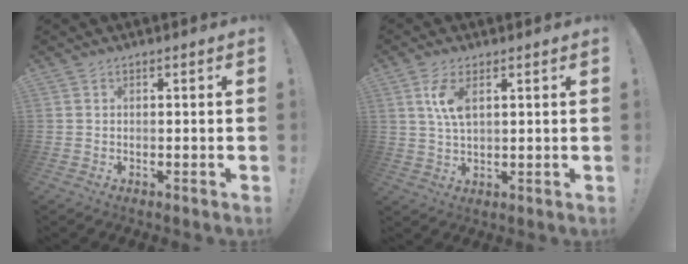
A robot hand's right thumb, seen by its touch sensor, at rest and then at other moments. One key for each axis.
{"total": 6.7, "fx": 2.4, "fy": 2.8, "fz": 5.6, "tx": -0.108, "ty": -0.003, "tz": 0.039}